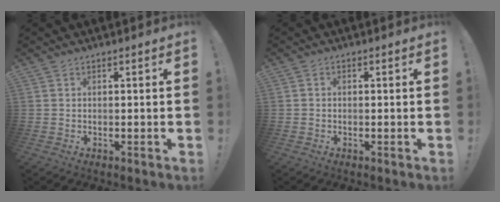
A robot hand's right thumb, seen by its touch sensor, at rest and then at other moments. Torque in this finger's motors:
{"motor_torque": [-0.08, 0.03, 0.04, -0.01, 0.07]}